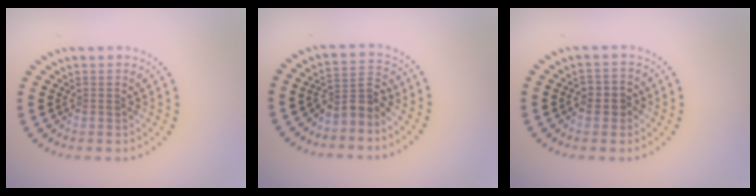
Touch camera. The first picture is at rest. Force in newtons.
{"total": 2.8, "press": 2.1, "slide": 1.8}
{"total": 2.3, "press": 2.2, "slide": 0.7}